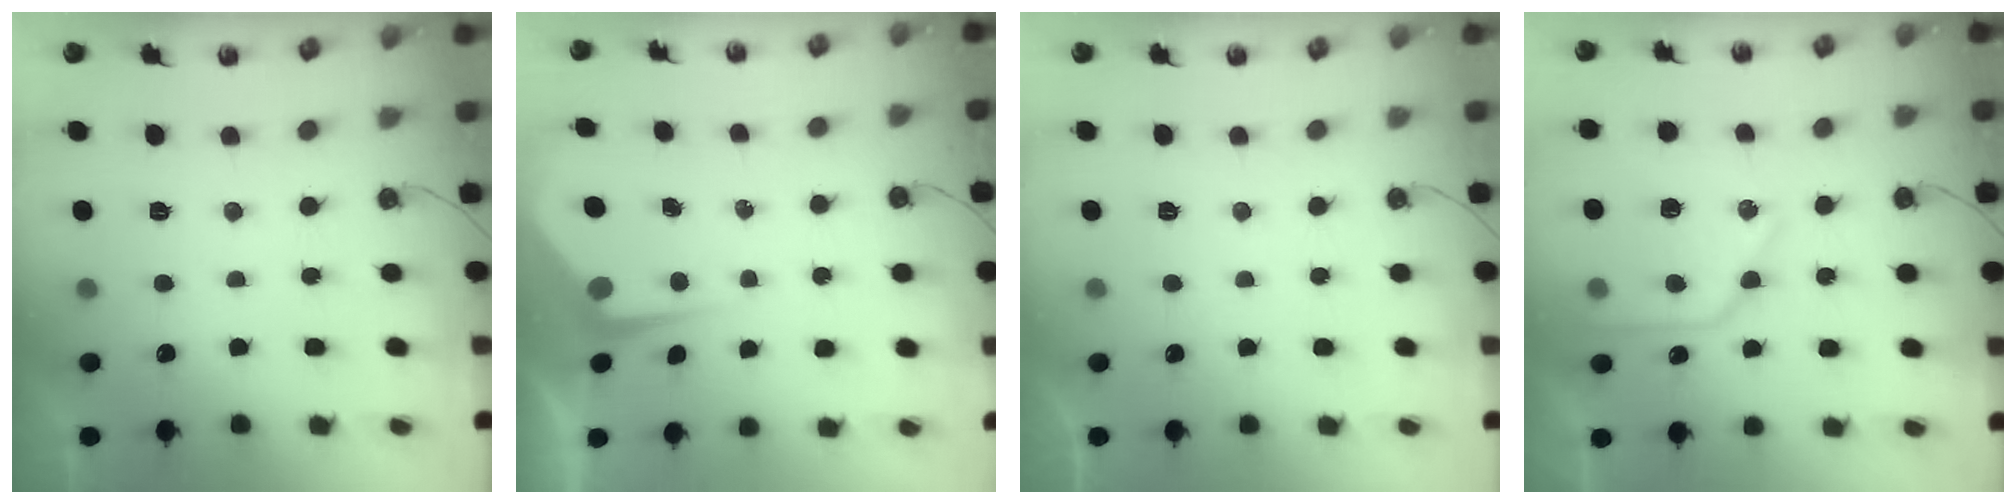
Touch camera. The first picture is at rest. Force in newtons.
{"total": 4.7, "press": 4.6, "slide": 0.6}
{"total": 0.0}
{"total": 18.0, "press": 17.9, "slide": 1.9}